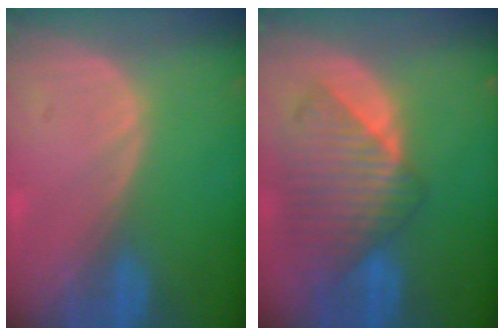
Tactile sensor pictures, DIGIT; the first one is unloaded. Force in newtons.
{"total": 9.2, "press": 8.2, "slide": 4.0}